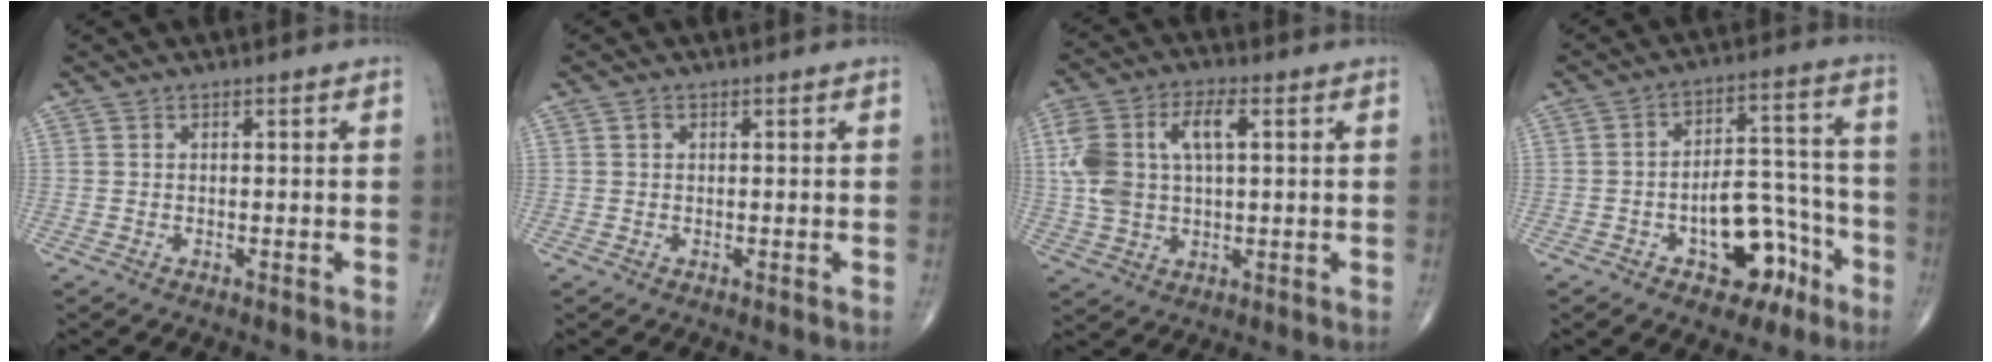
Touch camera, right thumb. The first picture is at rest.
{"total": 0.8, "force": [0.3, 0.7, 0.4], "torque": [-0.006, 0.002, 0.004]}
{"total": 12.4, "force": [2.4, 6.6, 10.2], "torque": [-0.218, 0.018, 0.050]}
{"total": 12.8, "force": [-5.8, 7.2, 8.8], "torque": [-0.087, 0.057, -0.079]}